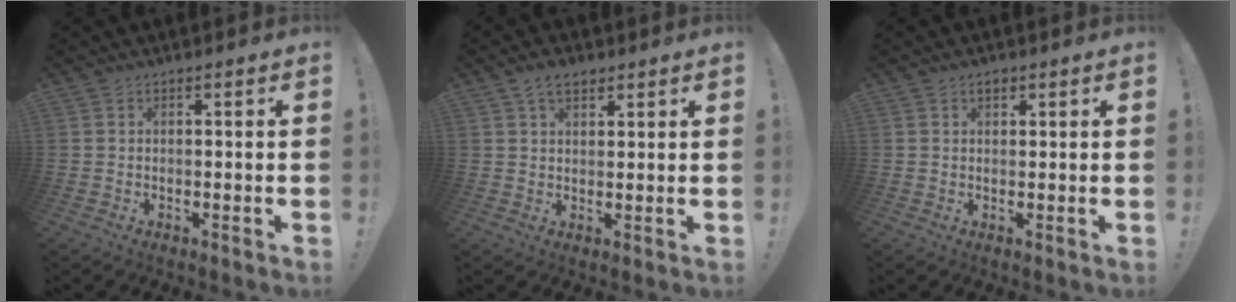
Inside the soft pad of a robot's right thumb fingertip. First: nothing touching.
{"total": 5.2, "force": [3.1, 3.0, 2.9], "torque": [-0.045, -0.009, 0.057]}
{"total": 1.5, "force": [1.1, 0.8, 0.7], "torque": [-0.001, -0.004, 0.018]}